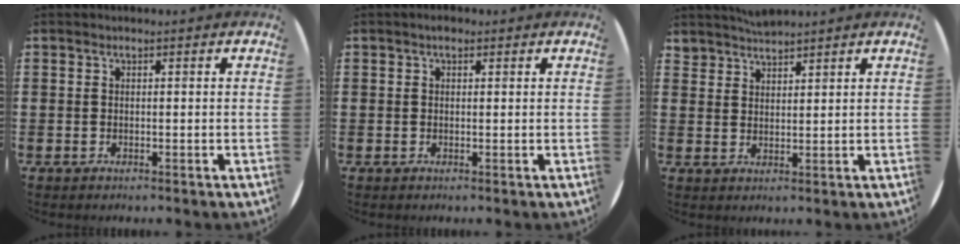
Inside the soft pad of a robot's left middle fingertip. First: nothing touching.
{"total": 1.0, "force": [0.6, 0.5, 0.5], "torque": [-0.003, 0.002, 0.009]}
{"total": 2.8, "force": [2.8, 0.1, -0.4], "torque": [0.001, -0.006, 0.054]}